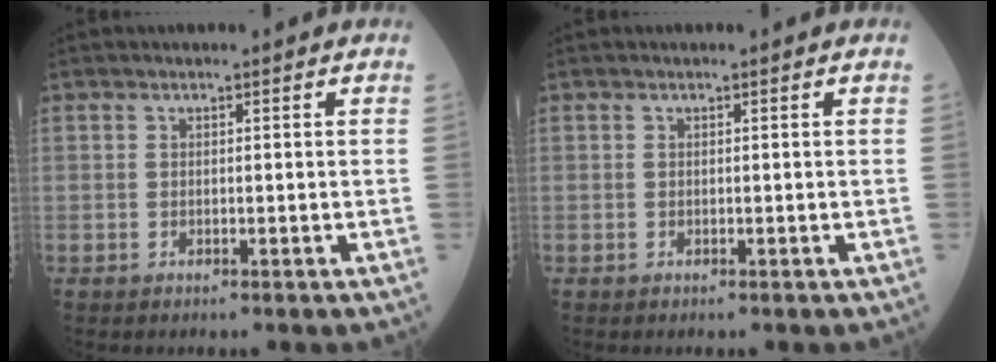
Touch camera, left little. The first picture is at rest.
{"total": 0.0}